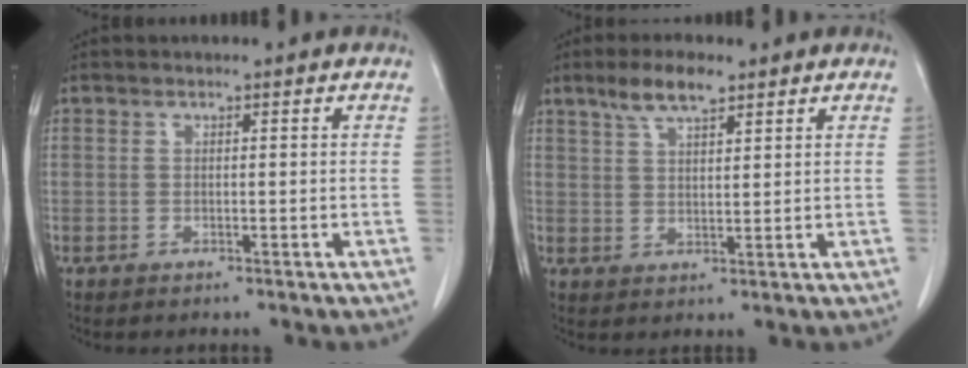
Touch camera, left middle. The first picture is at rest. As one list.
[{"total": 5.6, "force": [4.0, 1.3, 3.7], "torque": [-0.076, 0.007, 0.075]}]